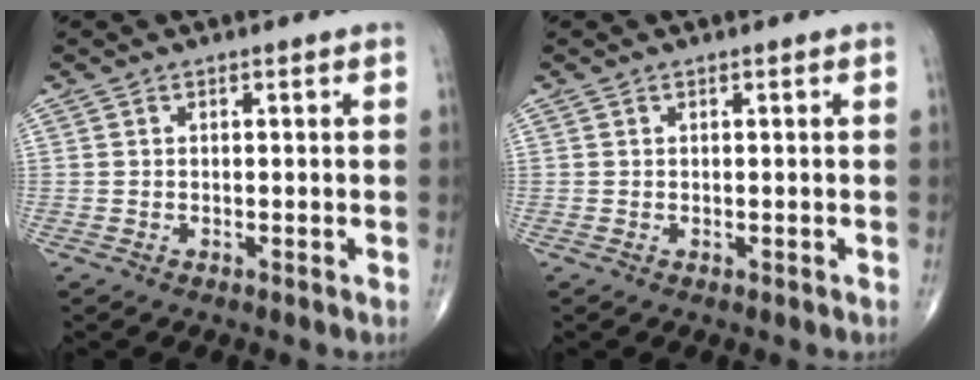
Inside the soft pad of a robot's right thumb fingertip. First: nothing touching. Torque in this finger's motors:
{"motor_torque": [-0.18, -0.01, 0.03, 0.17, 0.01]}